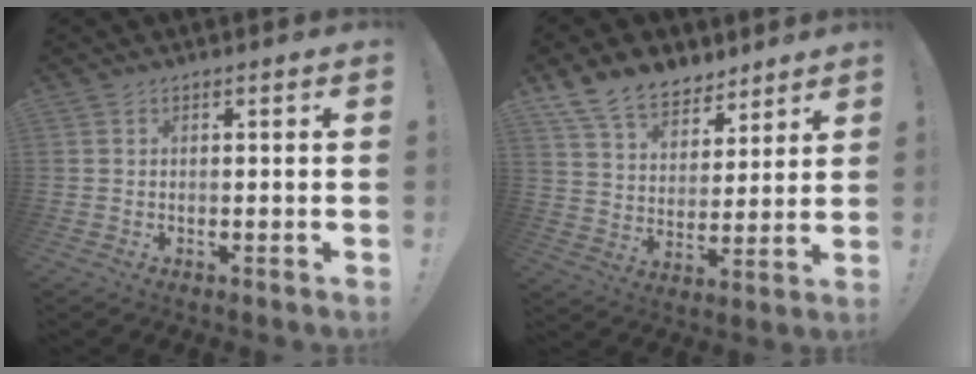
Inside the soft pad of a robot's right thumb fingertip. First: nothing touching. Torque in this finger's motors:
{"motor_torque": [-0.04, 1.44, 1.02, 0.60, 0.03]}